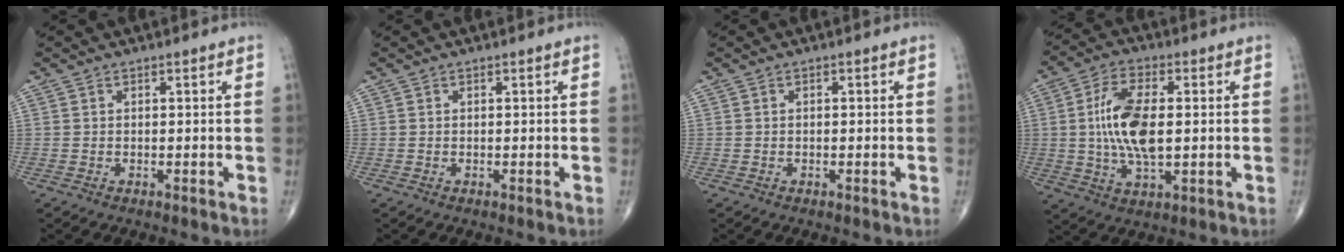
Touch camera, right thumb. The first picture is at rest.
{"total": 0.0}
{"total": 0.0}
{"total": 12.4, "force": [0.6, 5.6, 11.0], "torque": [-0.218, 0.000, 0.010]}